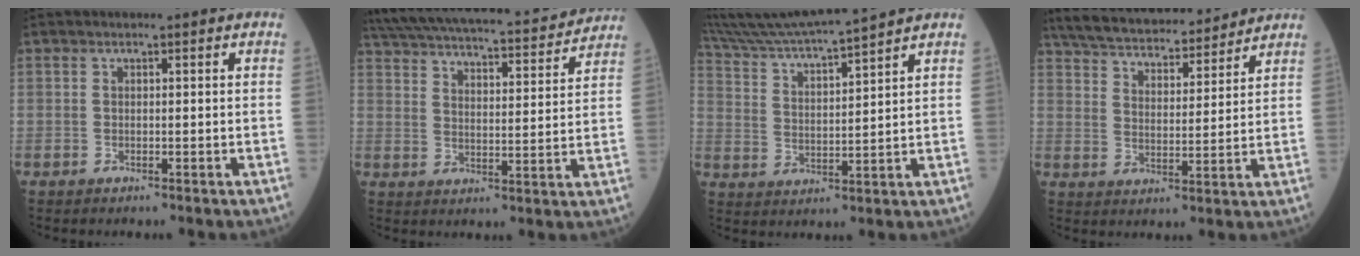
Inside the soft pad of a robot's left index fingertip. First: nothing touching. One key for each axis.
{"total": 24.2, "fx": 21.8, "fy": 4.0, "fz": 9.7, "tx": -0.182, "ty": 0.010, "tz": 0.303}
{"total": 13.5, "fx": 12.4, "fy": -1.5, "fz": 5.2, "tx": -0.111, "ty": 0.009, "tz": 0.209}
{"total": 19.8, "fx": 17.9, "fy": 4.1, "fz": 7.4, "tx": -0.134, "ty": 0.027, "tz": 0.273}